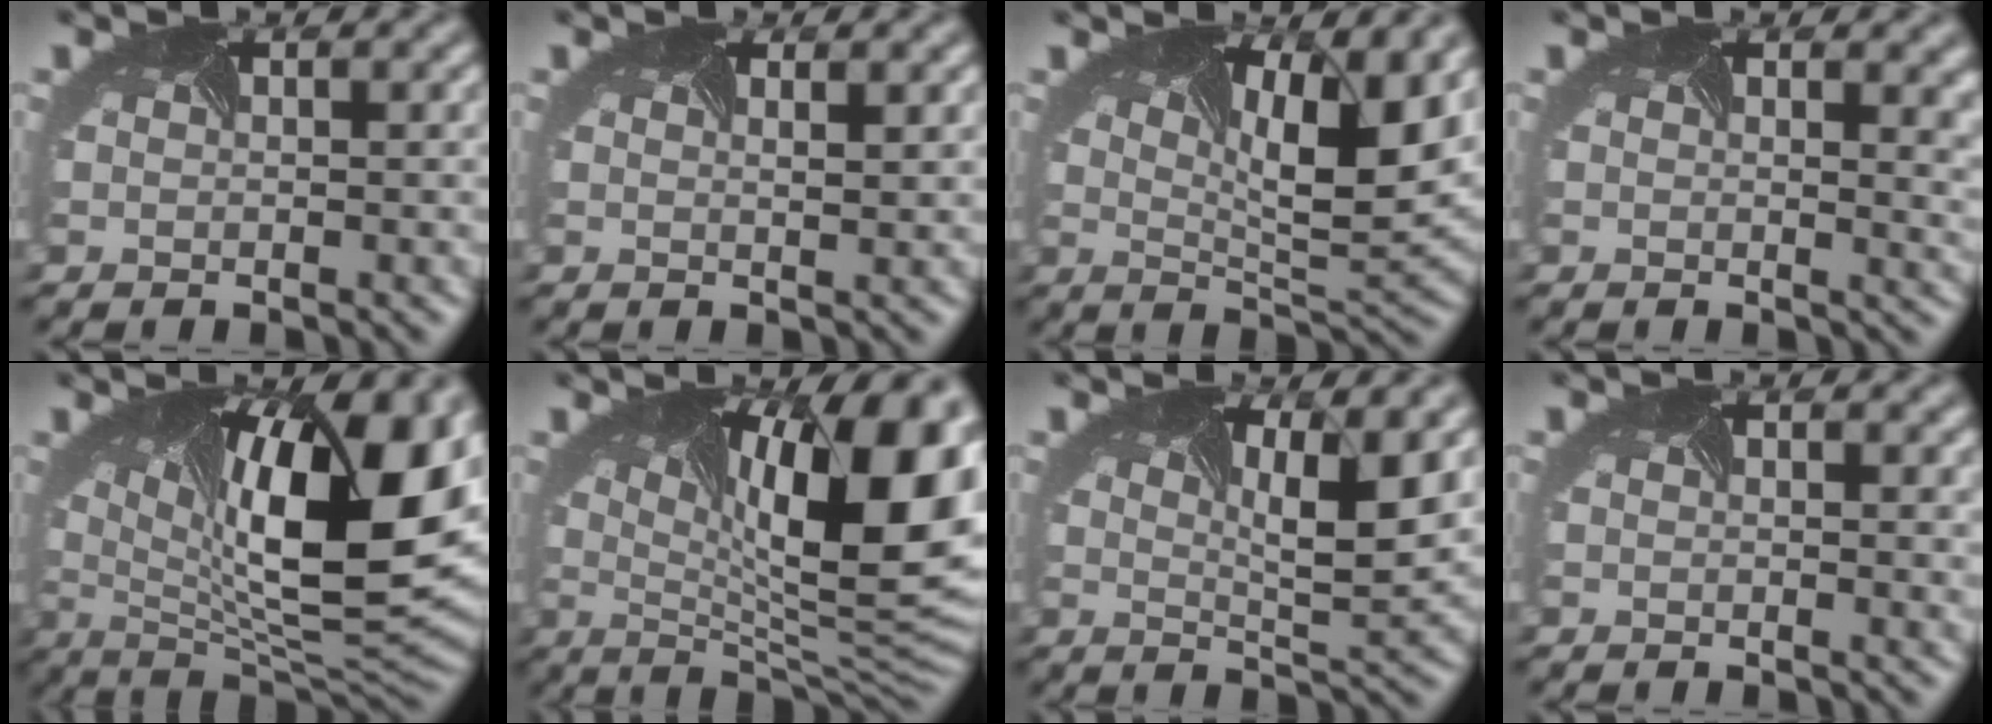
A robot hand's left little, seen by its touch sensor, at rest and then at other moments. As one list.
[{"total": 1.7, "force": [1.0, 0.7, 1.1], "torque": [0.006, 0.011, -0.011]}, {"total": 8.6, "force": [3.5, 2.5, 7.5], "torque": [-0.101, 0.000, 0.050]}, {"total": 7.4, "force": [2.9, 3.9, 5.5], "torque": [-0.059, 0.009, 0.047]}, {"total": 16.2, "force": [3.4, 6.3, 14.5], "torque": [-0.209, -0.008, 0.063]}, {"total": 16.9, "force": [3.5, 6.2, 15.4], "torque": [-0.188, 0.008, 0.053]}, {"total": 4.9, "force": [1.7, 1.2, 4.4], "torque": [-0.062, -0.006, 0.025]}, {"total": 1.9, "force": [1.0, 0.8, 1.5], "torque": [-0.012, 0.002, 0.012]}]